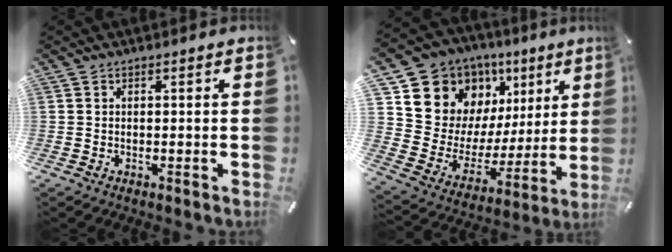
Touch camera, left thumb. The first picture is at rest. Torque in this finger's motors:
{"motor_torque": [1.15, 0.30, 1.71, -0.82, 0.14]}